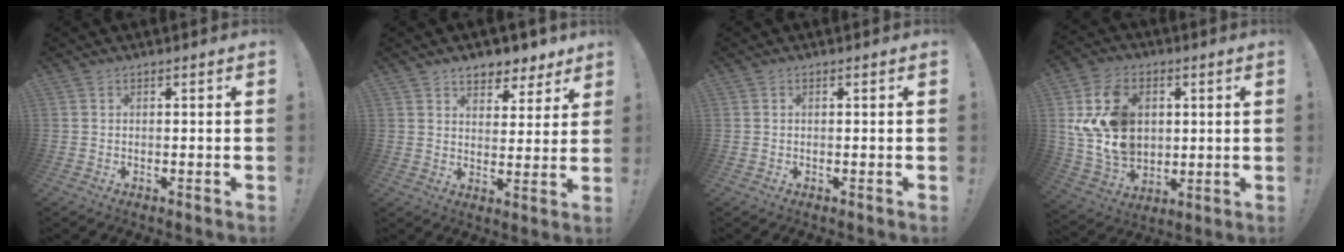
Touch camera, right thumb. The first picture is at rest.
{"total": 7.4, "force": [5.9, 3.9, 2.1], "torque": [-0.026, -0.043, 0.109]}
{"total": 0.0}
{"total": 18.9, "force": [4.3, 14.1, 11.8], "torque": [-0.222, -0.018, 0.085]}